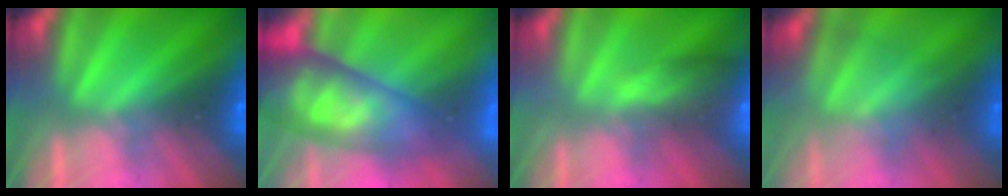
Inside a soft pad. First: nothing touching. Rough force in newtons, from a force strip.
{"total": 11.3}
{"total": 7.1}
{"total": 3.5}